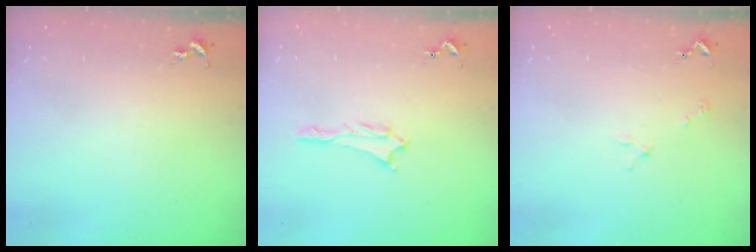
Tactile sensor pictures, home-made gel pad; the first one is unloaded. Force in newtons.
{"total": 1.1, "press": 1.0, "slide": 0.1}
{"total": 2.0, "press": 2.0, "slide": 0.2}